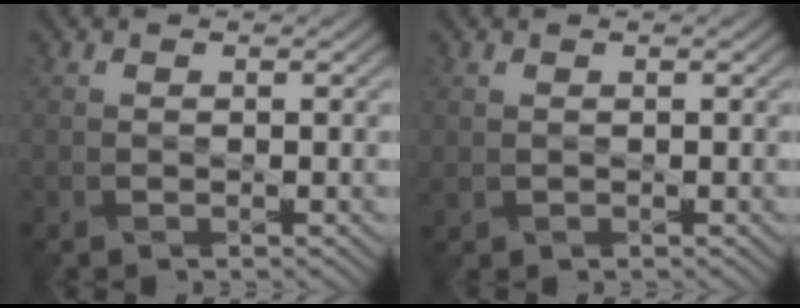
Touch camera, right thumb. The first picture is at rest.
{"total": 0.5, "force": [0.3, 0.3, 0.3], "torque": [-0.014, -0.002, 0.009]}